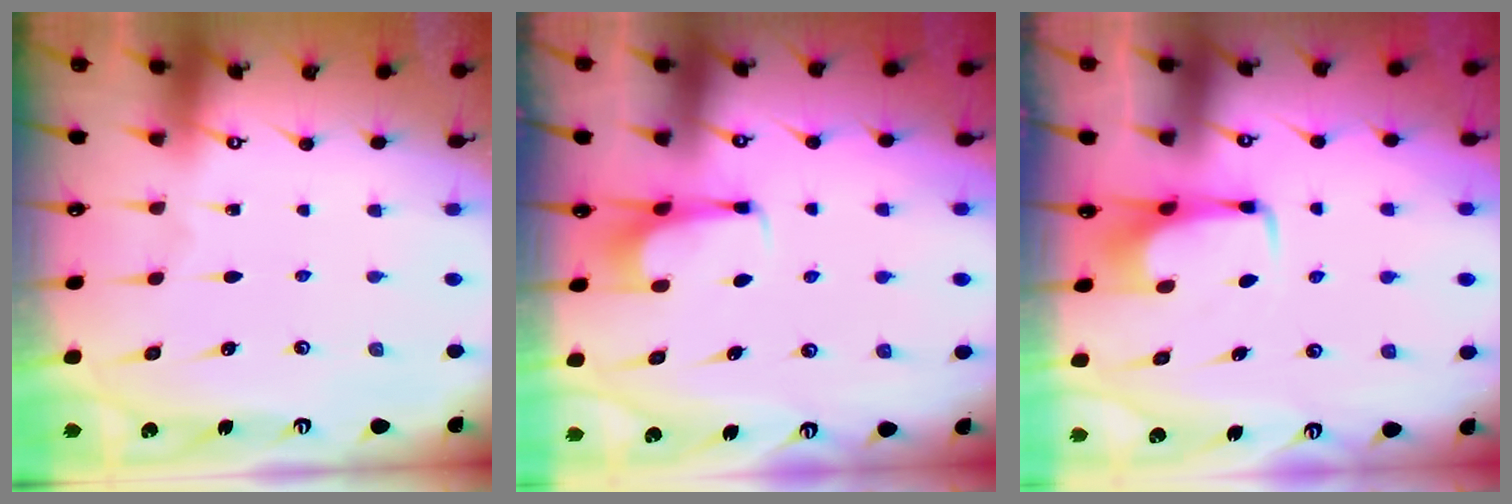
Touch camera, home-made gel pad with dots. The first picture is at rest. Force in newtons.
{"total": 5.4, "press": 5.4, "slide": 0.7}
{"total": 2.9, "press": 2.9, "slide": 0.4}